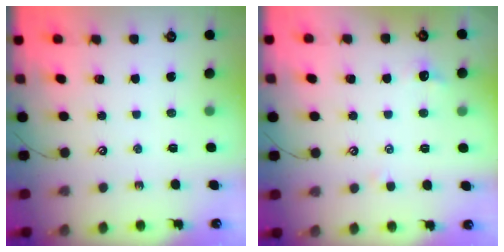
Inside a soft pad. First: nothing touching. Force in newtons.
{"total": 0.6, "press": 0.1, "slide": 0.6}